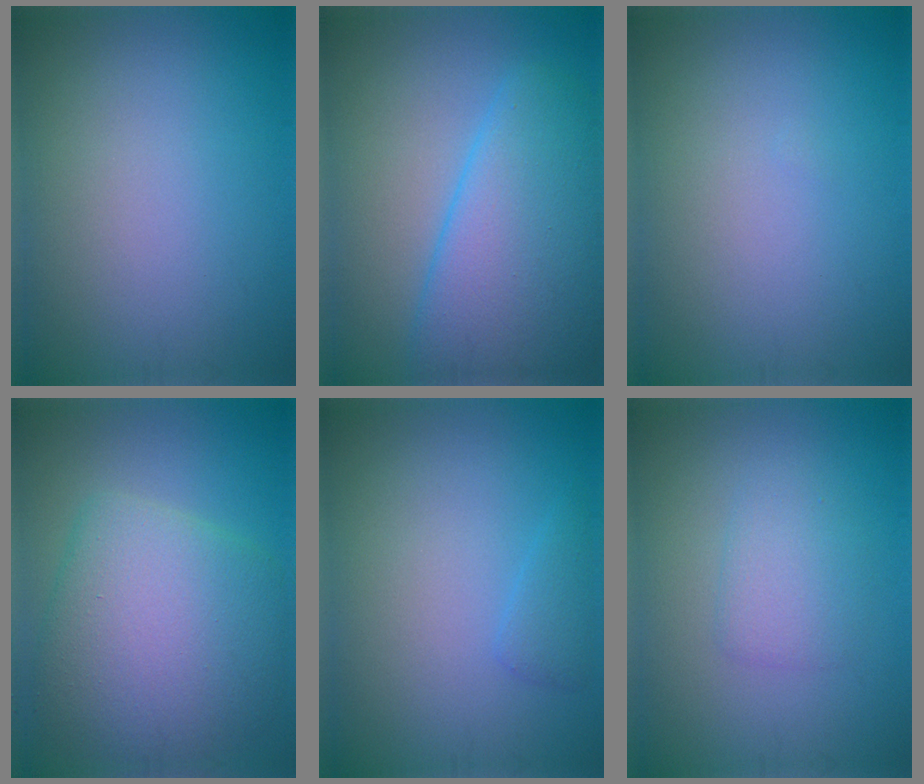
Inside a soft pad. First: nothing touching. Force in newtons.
{"total": 8.1, "press": 8.1, "slide": 0.5}
{"total": 0.0}
{"total": 8.8, "press": 8.8, "slide": 0.3}
{"total": 1.4, "press": 1.4, "slide": 0.1}
{"total": 2.3, "press": 2.3, "slide": 0.0}